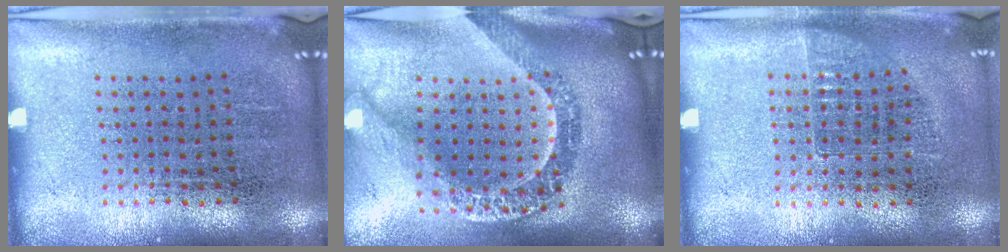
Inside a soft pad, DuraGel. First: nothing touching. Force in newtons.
{"total": 3.0, "press": 2.3, "slide": 1.9}
{"total": 0.7, "press": 0.7, "slide": 0.1}